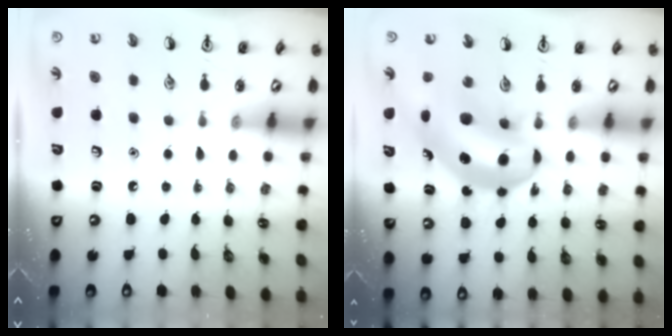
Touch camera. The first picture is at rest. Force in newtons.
{"total": 12.3, "press": 11.6, "slide": 3.9}